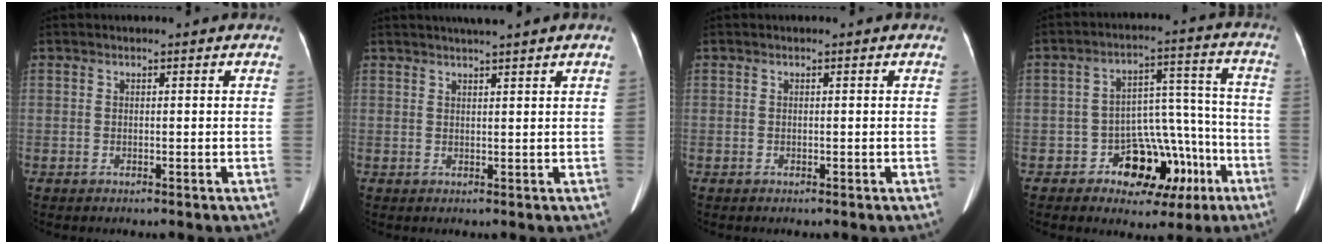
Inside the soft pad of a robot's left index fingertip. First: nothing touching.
{"total": 3.8, "force": [3.1, -0.6, 2.2], "torque": [-0.031, 0.019, 0.048]}
{"total": 0.0}
{"total": 11.1, "force": [-5.4, 7.1, 6.5], "torque": [-0.079, 0.042, -0.067]}